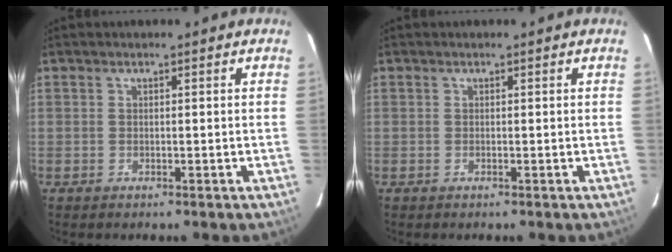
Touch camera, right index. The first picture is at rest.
{"total": 0.0}